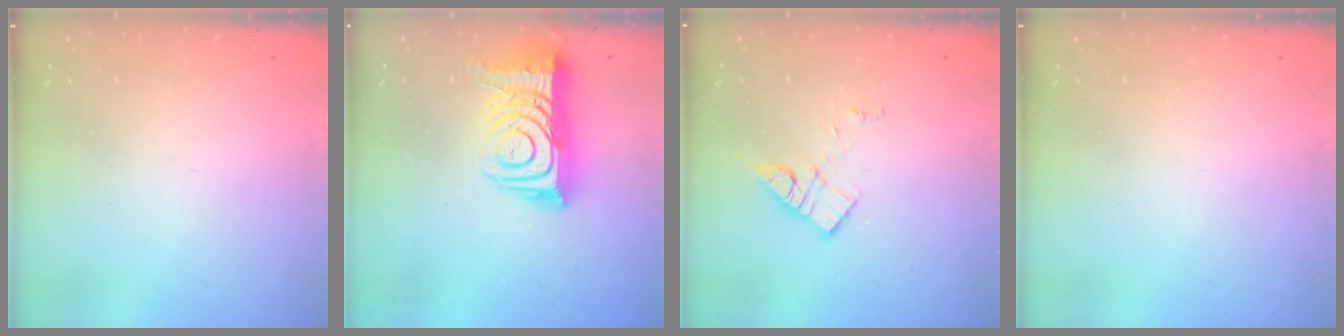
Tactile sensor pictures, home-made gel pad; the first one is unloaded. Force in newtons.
{"total": 15.7, "press": 15.6, "slide": 1.2}
{"total": 10.4, "press": 10.4, "slide": 0.6}
{"total": 0.0}